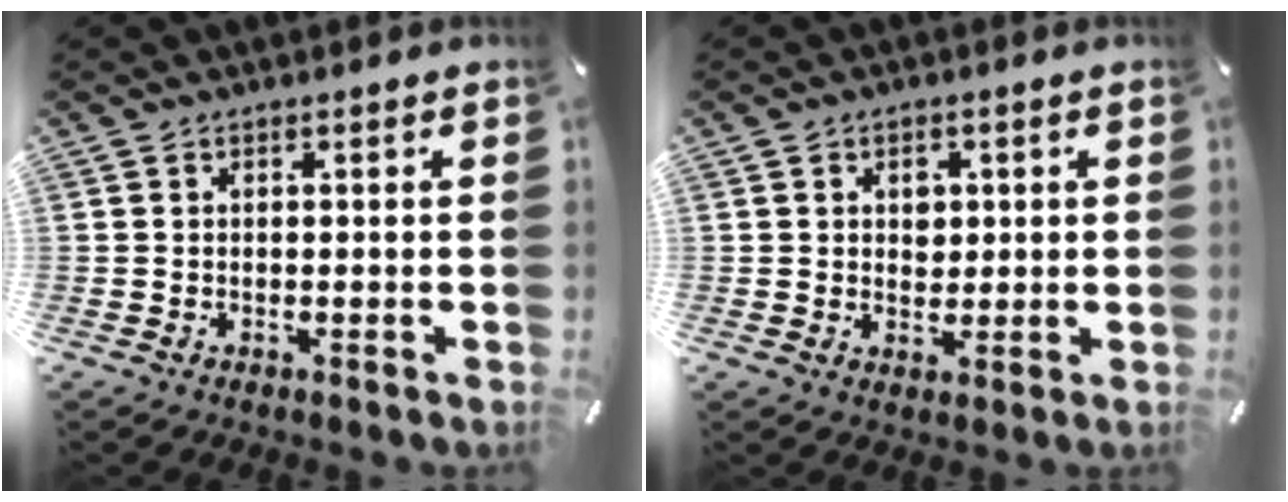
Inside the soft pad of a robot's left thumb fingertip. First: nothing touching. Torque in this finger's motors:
{"motor_torque": [0.20, -0.35, -0.07, 0.01, 0.07]}